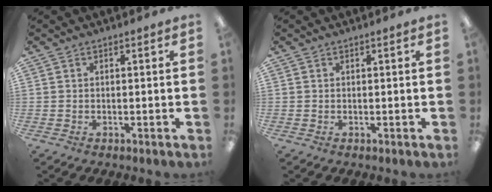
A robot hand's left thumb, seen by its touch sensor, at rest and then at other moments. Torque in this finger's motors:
{"motor_torque": [-0.02, 0.02, 0.02, 0.02, 0.00]}